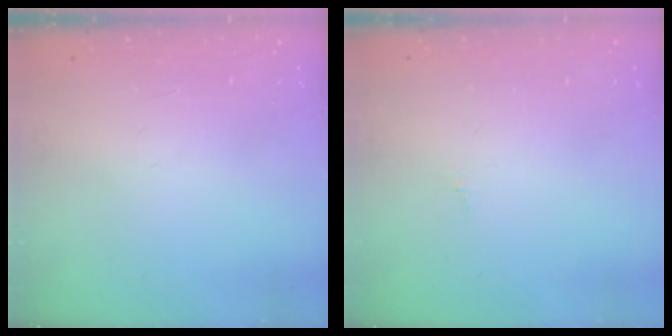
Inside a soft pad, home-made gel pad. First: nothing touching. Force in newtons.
{"total": 0.0}